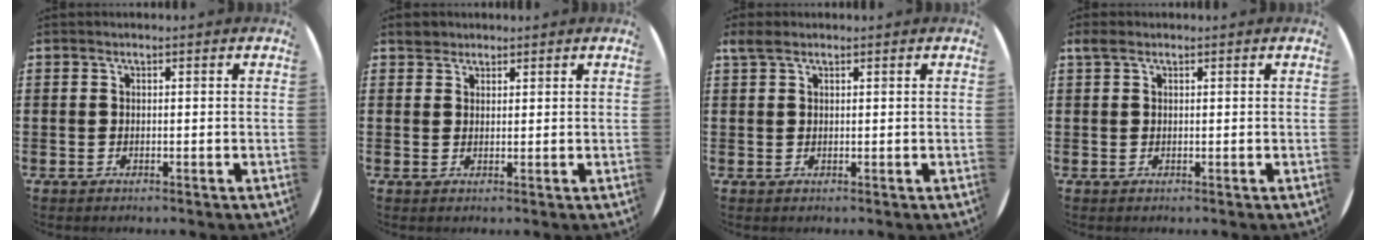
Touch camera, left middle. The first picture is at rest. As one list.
[{"total": 1.8, "force": [1.6, 0.8, -0.1], "torque": [0.006, 0.001, 0.030]}, {"total": 1.5, "force": [1.1, 0.7, 0.7], "torque": [-0.007, 0.003, 0.019]}, {"total": 0.9, "force": [0.6, 0.6, 0.4], "torque": [-0.009, 0.006, 0.011]}]